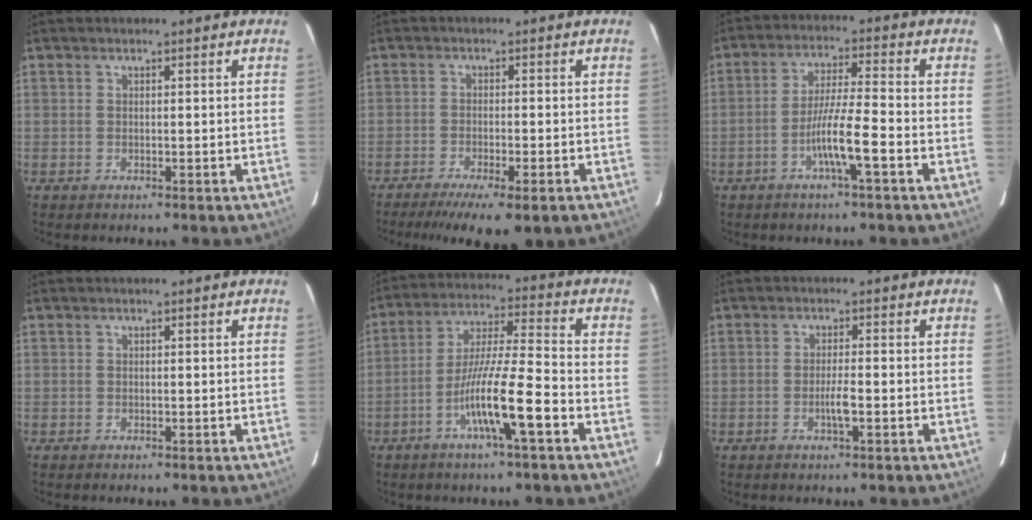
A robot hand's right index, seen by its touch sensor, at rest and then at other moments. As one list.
[{"total": 11.0, "force": [-8.3, 1.7, 7.1], "torque": [-0.097, -0.019, -0.123]}, {"total": 7.3, "force": [-3.0, -0.3, 6.6], "torque": [-0.124, 0.004, -0.056]}, {"total": 0.0}, {"total": 11.3, "force": [-4.9, -0.1, 10.2], "torque": [-0.191, 0.002, -0.091]}, {"total": 2.3, "force": [-0.8, 0.0, 2.2], "torque": [-0.042, 0.000, -0.015]}]